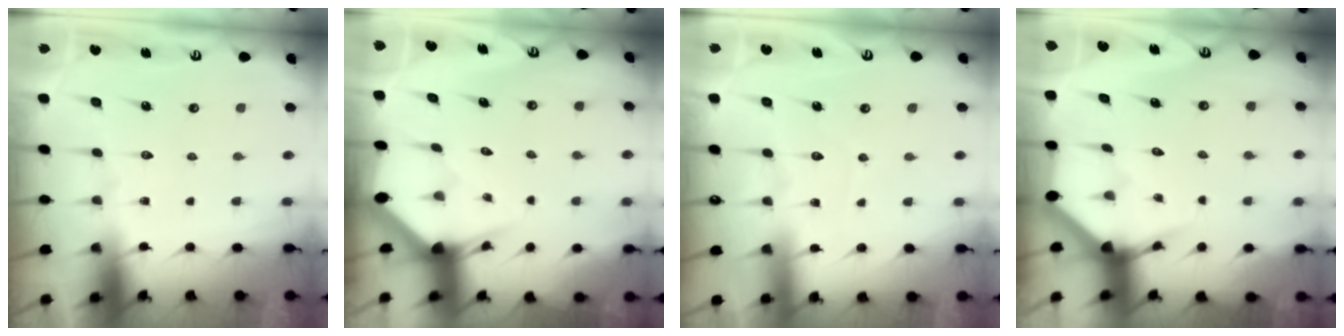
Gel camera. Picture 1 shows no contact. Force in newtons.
{"total": 3.0, "press": 3.0, "slide": 0.1}
{"total": 2.8, "press": 2.7, "slide": 0.4}
{"total": 3.4, "press": 3.4, "slide": 0.2}